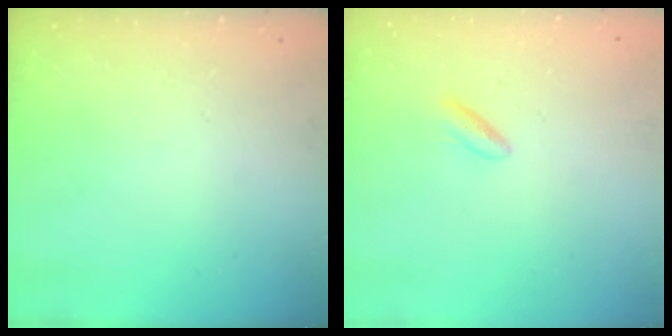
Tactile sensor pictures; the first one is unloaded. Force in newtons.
{"total": 2.7, "press": 2.4, "slide": 1.1}